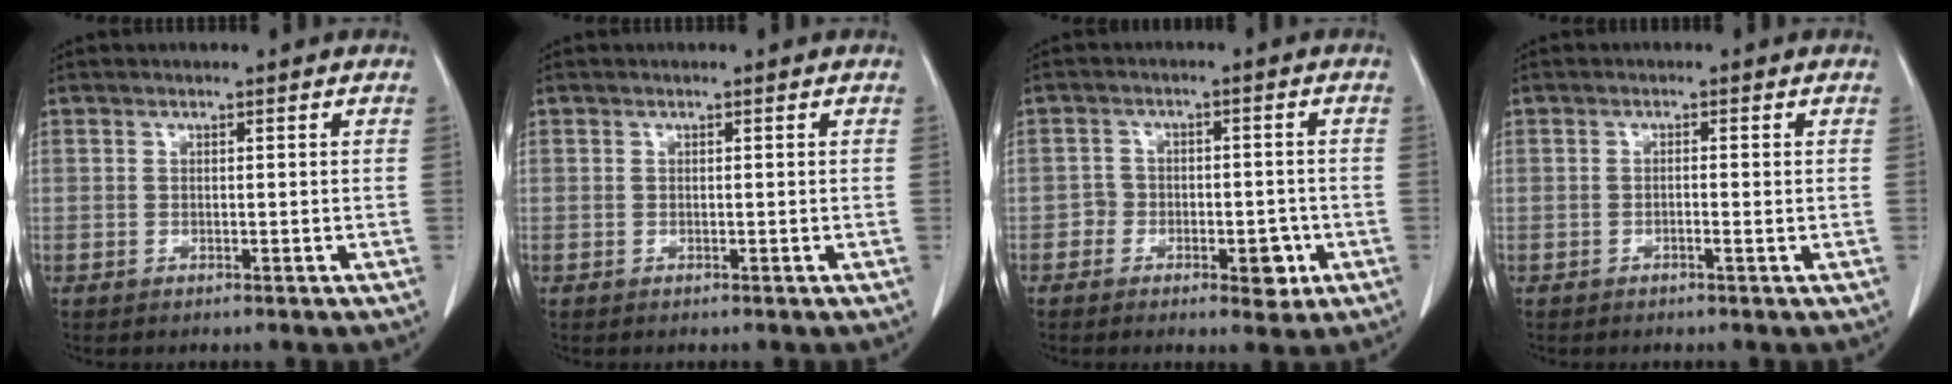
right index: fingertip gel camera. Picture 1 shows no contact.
{"total": 0.0}
{"total": 5.1, "force": [-2.3, 3.3, 3.2], "torque": [-0.027, 0.011, -0.032]}
{"total": 1.0, "force": [-0.4, 0.0, 1.0], "torque": [-0.018, 0.000, -0.006]}